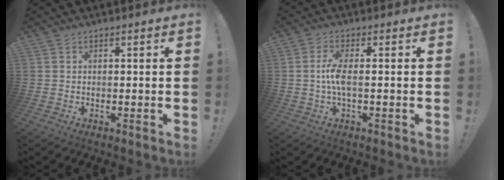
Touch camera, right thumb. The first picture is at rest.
{"total": 5.8, "force": [-0.4, 1.7, 5.6], "torque": [-0.109, -0.004, -0.012]}